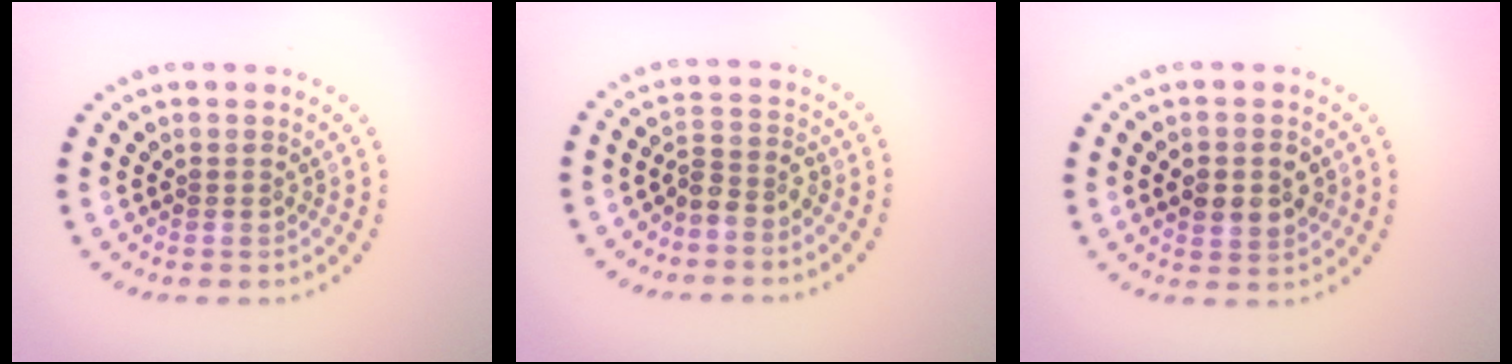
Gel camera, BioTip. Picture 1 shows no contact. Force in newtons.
{"total": 2.1, "press": 1.6, "slide": 1.4}
{"total": 3.5, "press": 3.5, "slide": 0.2}